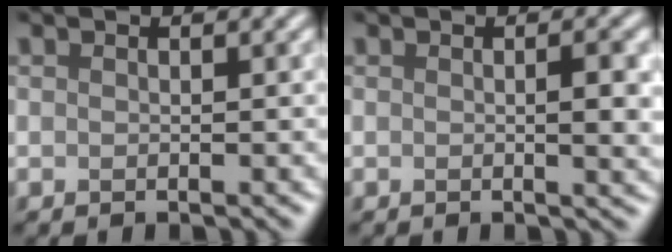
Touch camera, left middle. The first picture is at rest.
{"total": 2.4, "force": [0.1, 0.5, 2.4], "torque": [-0.032, -0.002, 0.000]}